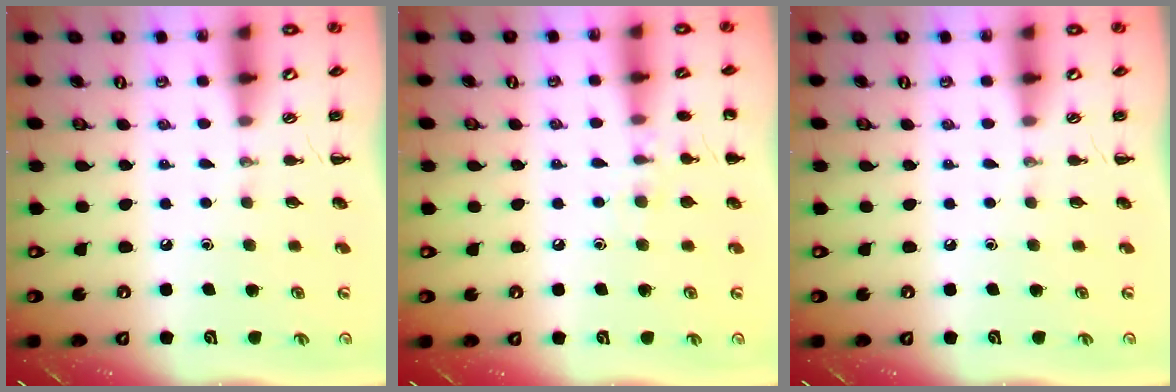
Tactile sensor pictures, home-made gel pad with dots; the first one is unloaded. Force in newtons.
{"total": 7.3, "press": 7.0, "slide": 2.0}
{"total": 0.0}